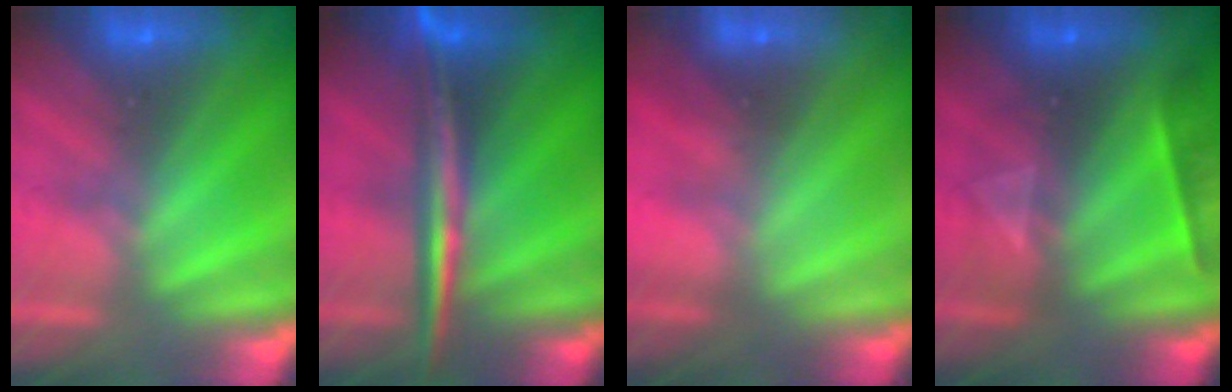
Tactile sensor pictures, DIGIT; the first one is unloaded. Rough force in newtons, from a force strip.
{"total": 2.9}
{"total": 1.9}
{"total": 2.3}